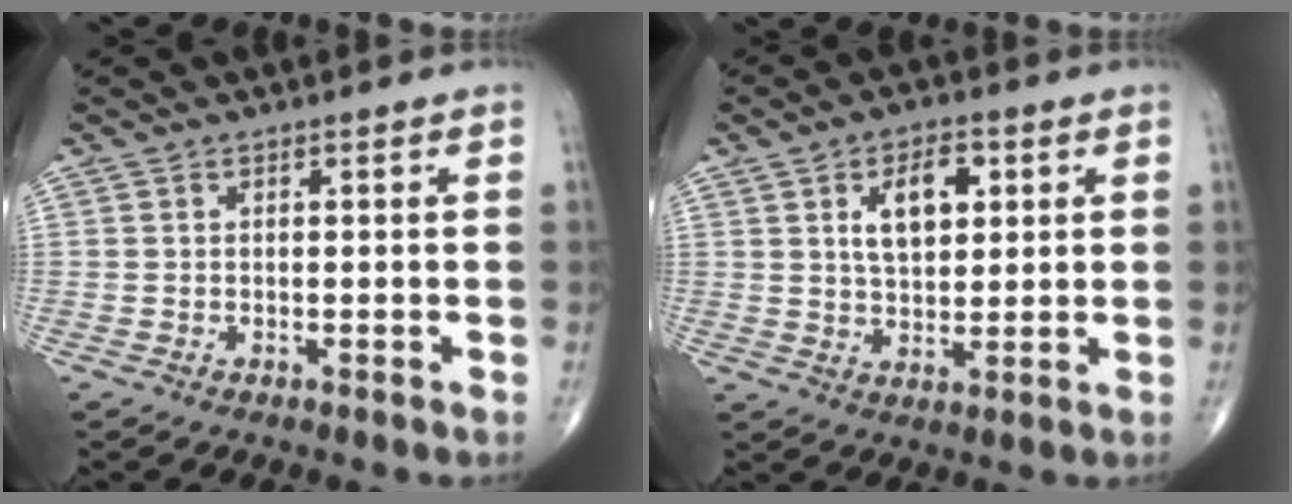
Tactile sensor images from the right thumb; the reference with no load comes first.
{"total": 8.5, "force": [2.8, 4.7, 6.5], "torque": [-0.084, -0.007, 0.048]}